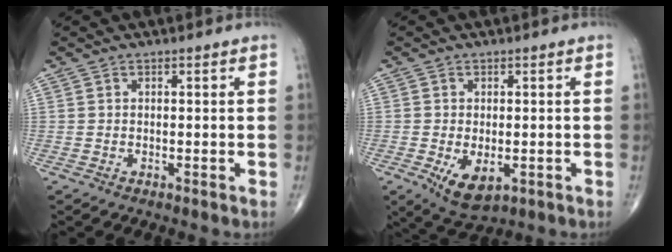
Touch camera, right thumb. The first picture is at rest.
{"total": 6.3, "force": [-1.7, 3.4, 4.9], "torque": [-0.082, -0.012, -0.018]}